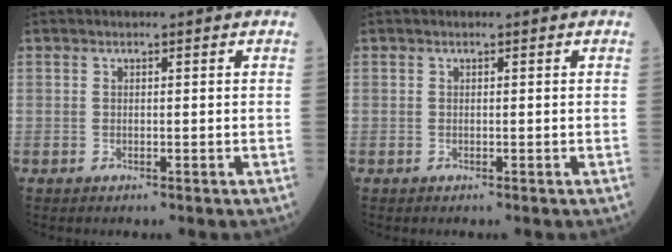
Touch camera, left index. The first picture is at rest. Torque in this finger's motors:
{"motor_torque": [-0.02, 0.02, 0.00, 0.00]}